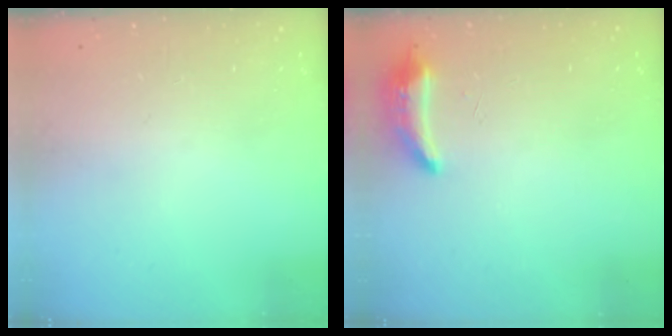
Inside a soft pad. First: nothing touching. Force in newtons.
{"total": 8.7, "press": 8.5, "slide": 2.0}